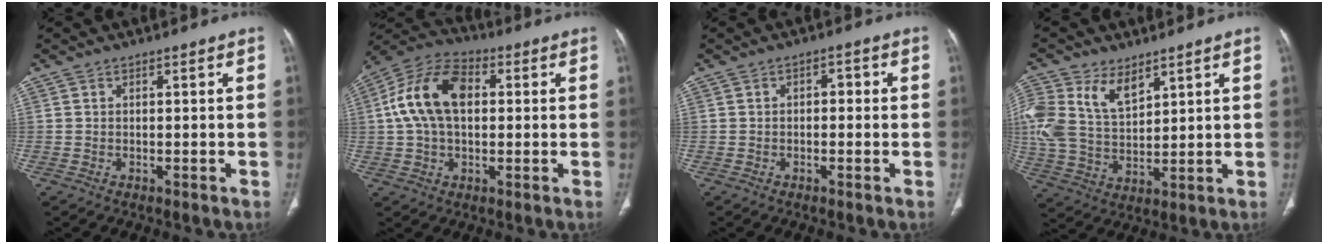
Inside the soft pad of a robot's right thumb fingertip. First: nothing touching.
{"total": 14.4, "force": [2.1, 9.0, 11.1], "torque": [-0.209, 0.029, 0.031]}
{"total": 2.3, "force": [0.1, 1.4, 1.8], "torque": [-0.015, 0.010, -0.006]}
{"total": 14.3, "force": [7.0, 8.6, 9.1], "torque": [-0.191, -0.017, 0.146]}